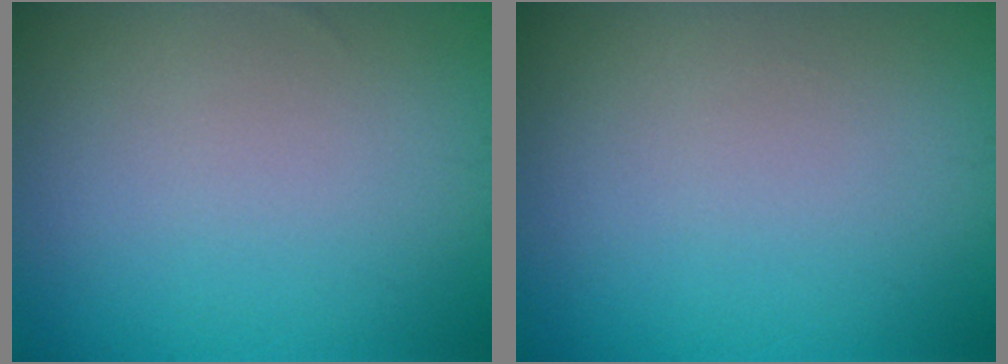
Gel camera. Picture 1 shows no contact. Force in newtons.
{"total": 0.0}